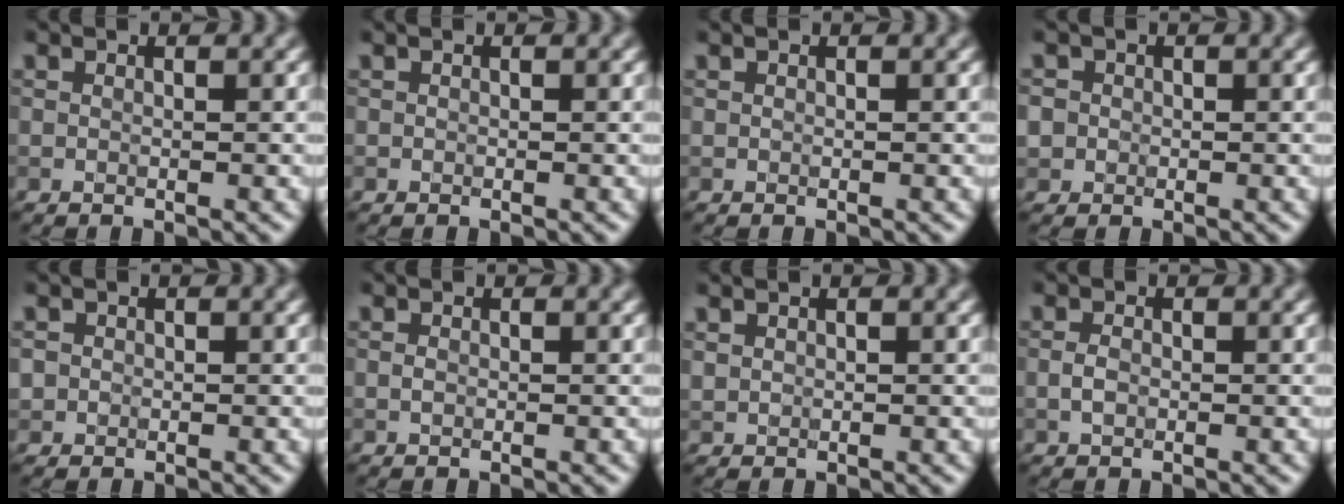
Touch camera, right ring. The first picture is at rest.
{"total": 0.0}
{"total": 0.0}
{"total": 2.3, "force": [-0.1, 2.3, 0.6], "torque": [-0.003, 0.007, -0.009]}
{"total": 1.3, "force": [-0.1, 1.2, 0.3], "torque": [0.003, -0.005, -0.001]}
{"total": 0.5, "force": [-0.1, 0.4, 0.4], "torque": [-0.008, -0.001, -0.001]}
{"total": 0.7, "force": [0.5, 0.5, 0.2], "torque": [-0.007, 0.000, 0.014]}
{"total": 1.1, "force": [-0.3, 0.7, 0.8], "torque": [-0.017, 0.000, -0.007]}